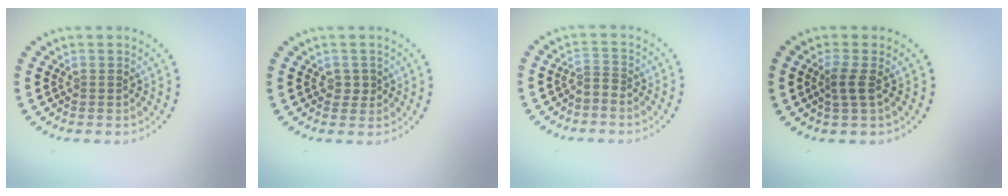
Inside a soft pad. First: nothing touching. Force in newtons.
{"total": 1.0, "press": 0.9, "slide": 0.4}
{"total": 1.2, "press": 0.5, "slide": 1.0}
{"total": 1.6, "press": 1.3, "slide": 1.0}